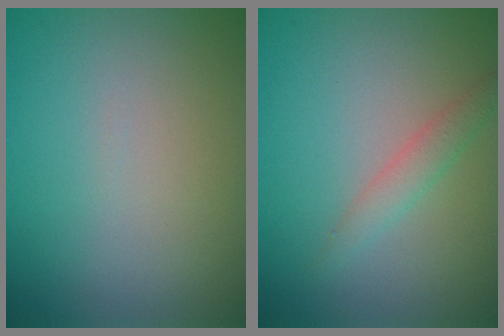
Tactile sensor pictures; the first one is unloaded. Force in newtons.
{"total": 1.6, "press": 1.6, "slide": 0.2}